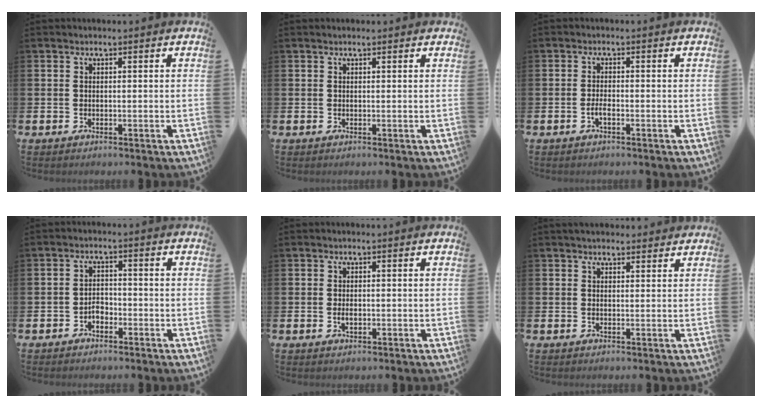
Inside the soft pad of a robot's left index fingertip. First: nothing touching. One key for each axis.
{"total": 0.5, "fx": 0.4, "fy": 0.1, "fz": 0.3, "tx": -0.002, "ty": 0.001, "tz": 0.006}
{"total": 1.4, "fx": -0.7, "fy": 0.4, "fz": 1.2, "tx": -0.030, "ty": 0.003, "tz": -0.012}
{"total": 2.0, "fx": -1.3, "fy": 1.3, "fz": 0.8, "tx": -0.016, "ty": 0.005, "tz": -0.029}
{"total": 1.0, "fx": -0.1, "fy": 0.5, "fz": 0.9, "tx": -0.016, "ty": 0.002, "tz": -0.004}
{"total": 2.1, "fx": 2.0, "fy": 0.6, "fz": 0.2, "tx": 0.005, "ty": -0.007, "tz": 0.033}